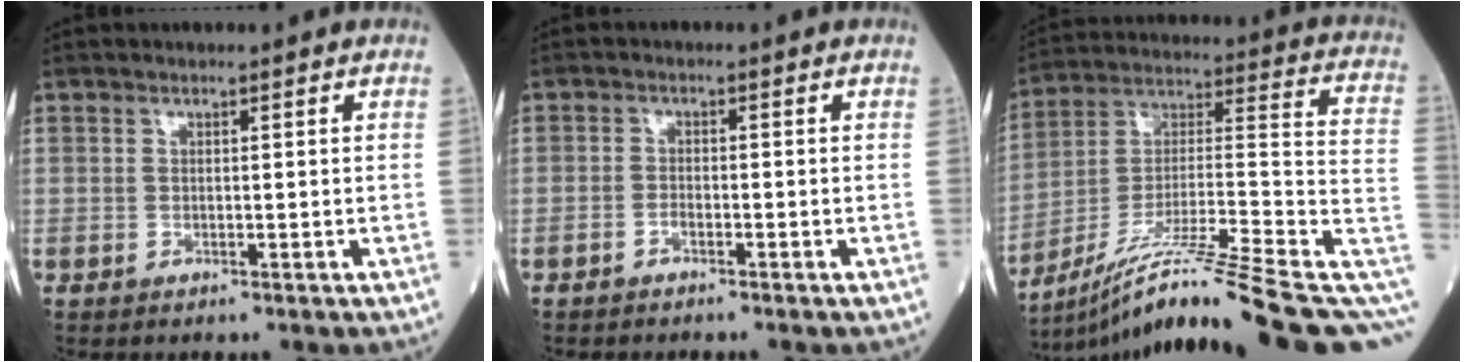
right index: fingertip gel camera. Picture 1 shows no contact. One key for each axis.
{"total": 1.2, "fx": -1.0, "fy": 0.4, "fz": 0.5, "tx": -0.007, "ty": 0.003, "tz": -0.018}
{"total": 23.7, "fx": -15.2, "fy": 0.4, "fz": 18.3, "tx": -0.238, "ty": 0.037, "tz": -0.258}